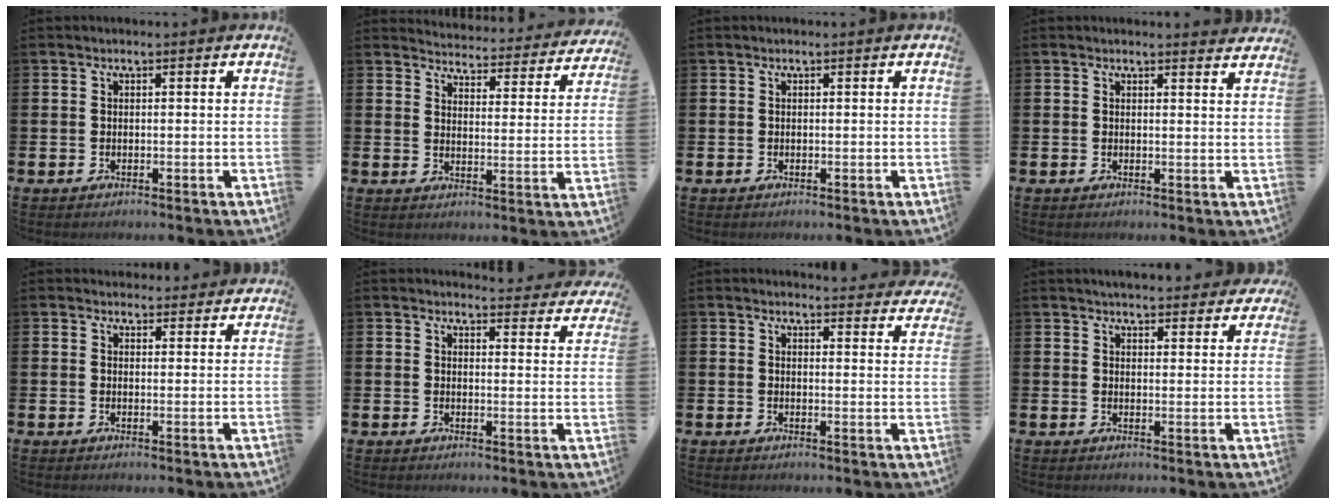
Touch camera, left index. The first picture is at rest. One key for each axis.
{"total": 4.0, "fx": 4.0, "fy": 0.5, "fz": 0.2, "tx": -0.020, "ty": -0.039, "tz": 0.064}
{"total": 0.0}
{"total": 1.6, "fx": 1.6, "fy": 0.0, "fz": 0.0, "tx": 0.007, "ty": -0.013, "tz": 0.028}
{"total": 2.7, "fx": 2.6, "fy": 0.9, "fz": -0.2, "tx": 0.017, "ty": -0.016, "tz": 0.044}
{"total": 3.5, "fx": 3.4, "fy": 0.4, "fz": 0.0, "tx": 0.010, "ty": -0.027, "tz": 0.059}
{"total": 3.1, "fx": 3.1, "fy": 0.4, "fz": -0.2, "tx": 0.006, "ty": -0.020, "tz": 0.054}
{"total": 3.8, "fx": 3.8, "fy": 0.7, "fz": 0.2, "tx": -0.005, "ty": -0.020, "tz": 0.067}